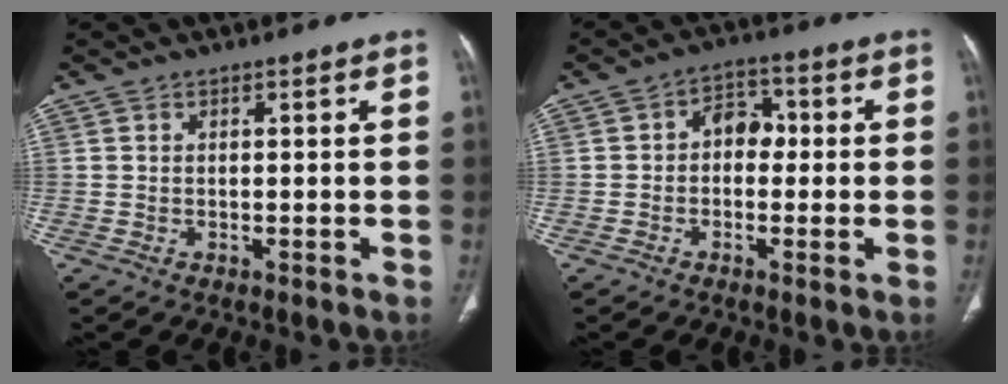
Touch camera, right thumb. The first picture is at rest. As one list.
[{"total": 5.2, "force": [0.0, 3.8, 3.6], "torque": [-0.023, 0.019, -0.014]}]